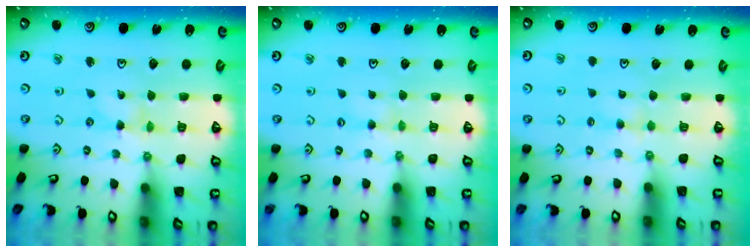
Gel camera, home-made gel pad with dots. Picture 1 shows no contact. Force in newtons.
{"total": 2.3, "press": 2.3, "slide": 0.4}
{"total": 2.0, "press": 2.0, "slide": 0.3}